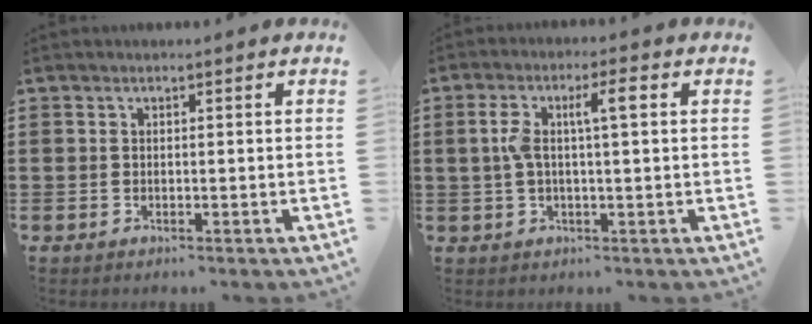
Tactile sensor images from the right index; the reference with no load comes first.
{"total": 5.6, "force": [0.8, 1.1, 5.4], "torque": [-0.110, 0.004, 0.006]}